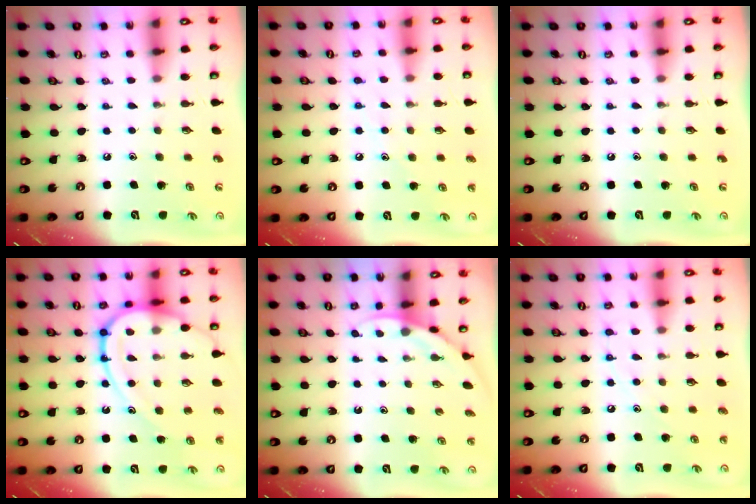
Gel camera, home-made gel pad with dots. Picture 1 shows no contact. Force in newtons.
{"total": 7.0, "press": 7.0, "slide": 0.5}
{"total": 0.0}
{"total": 15.2, "press": 15.2, "slide": 1.0}
{"total": 3.2, "press": 3.2, "slide": 0.0}
{"total": 8.2, "press": 8.2, "slide": 0.6}